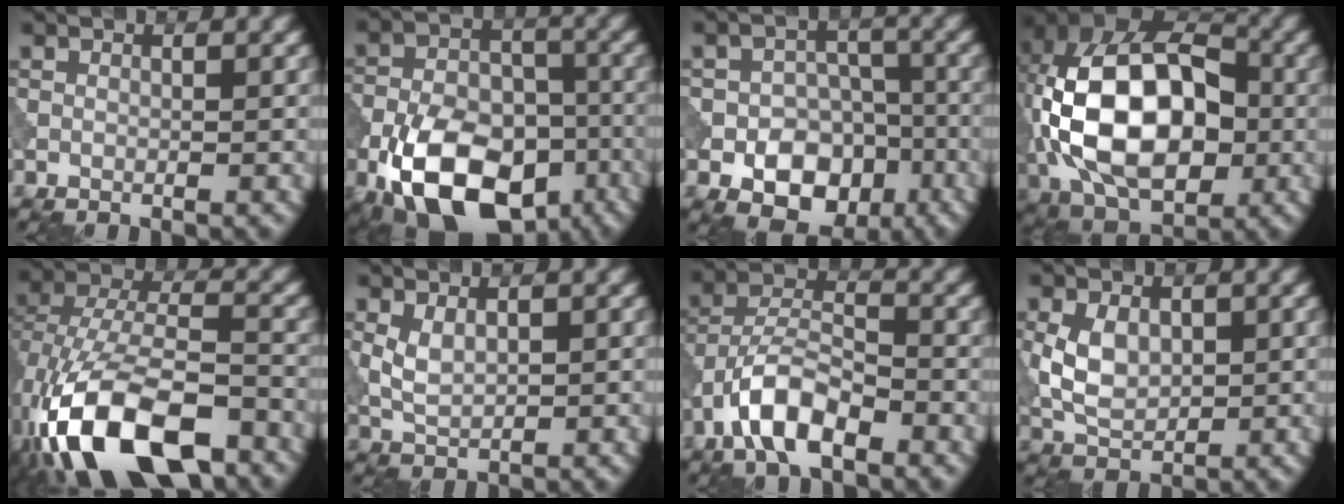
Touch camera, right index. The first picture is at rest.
{"total": 14.5, "force": [-7.4, 8.1, 9.4], "torque": [-0.188, -0.030, -0.128]}
{"total": 9.7, "force": [-4.6, 7.2, 4.6], "torque": [-0.040, -0.010, -0.088]}
{"total": 15.8, "force": [-0.8, 10.2, 12.1], "torque": [-0.216, 0.013, -0.029]}
{"total": 15.8, "force": [-8.3, 8.2, 10.7], "torque": [-0.216, -0.021, -0.139]}
{"total": 2.4, "force": [0.4, 1.3, 1.9], "torque": [-0.048, -0.003, 0.014]}
{"total": 6.5, "force": [-3.7, 2.7, 4.6], "torque": [-0.078, 0.009, -0.077]}
{"total": 4.5, "force": [0.2, 3.0, 3.3], "torque": [-0.074, -0.002, 0.007]}